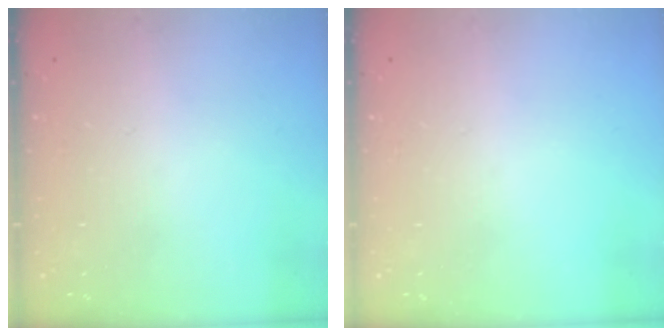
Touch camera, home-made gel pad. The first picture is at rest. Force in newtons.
{"total": 0.0}